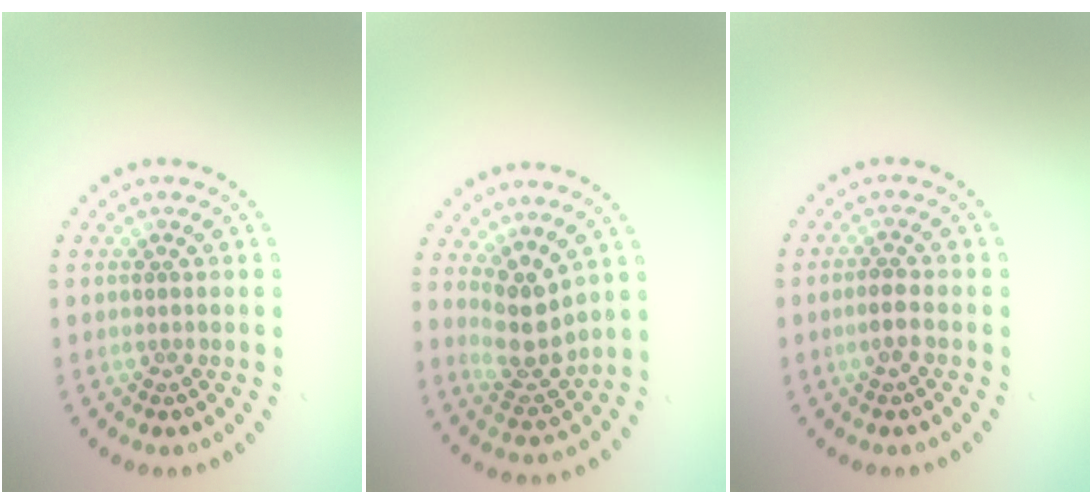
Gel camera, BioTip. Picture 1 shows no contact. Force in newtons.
{"total": 3.7, "press": 3.2, "slide": 1.8}
{"total": 1.9, "press": 1.8, "slide": 0.6}